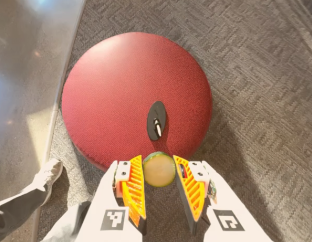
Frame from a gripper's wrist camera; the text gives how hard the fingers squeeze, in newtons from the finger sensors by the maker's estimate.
{"total": 5.9, "left": 5.6, "right": 6.2}